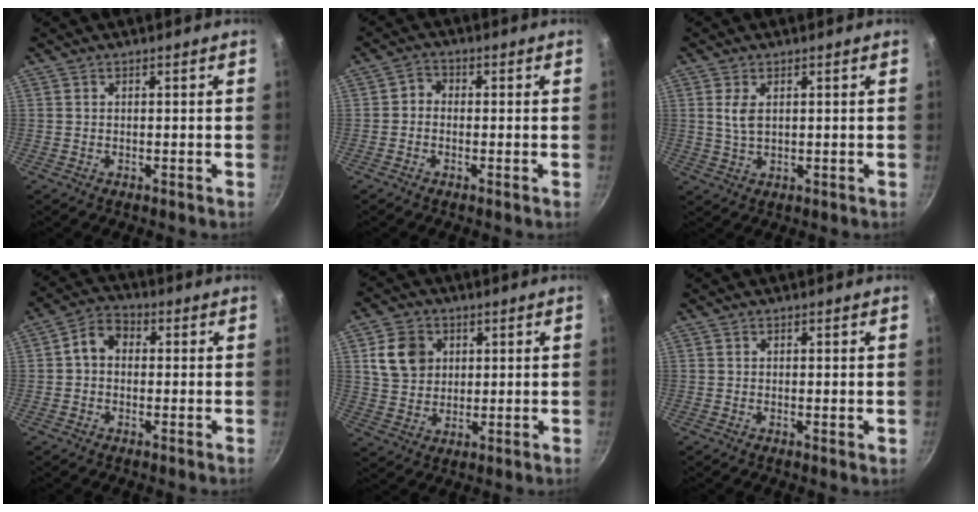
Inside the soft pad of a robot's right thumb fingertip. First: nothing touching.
{"total": 2.4, "force": [-0.6, 2.0, 1.1], "torque": [-0.013, 0.012, -0.022]}
{"total": 3.7, "force": [1.0, 2.0, 2.9], "torque": [-0.055, -0.006, 0.022]}
{"total": 5.7, "force": [0.3, 4.5, 3.5], "torque": [-0.043, 0.016, -0.010]}
{"total": 9.0, "force": [2.7, 7.5, 4.3], "torque": [-0.054, -0.001, 0.048]}
{"total": 0.7, "force": [0.1, 0.1, 0.7], "torque": [-0.011, -0.002, -0.001]}